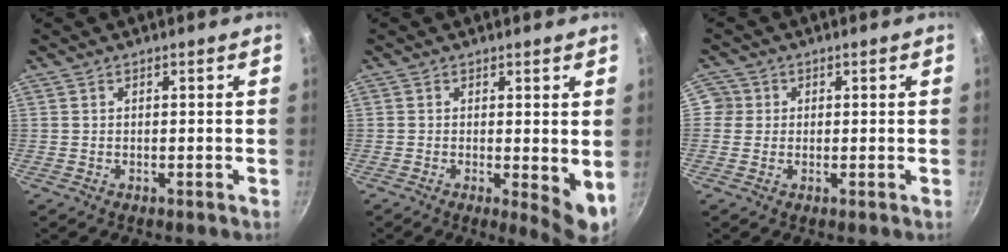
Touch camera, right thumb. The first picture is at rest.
{"total": 5.6, "force": [0.0, 1.7, 5.3], "torque": [-0.072, -0.017, 0.003]}
{"total": 3.0, "force": [0.2, 3.0, 0.4], "torque": [0.021, 0.003, -0.005]}